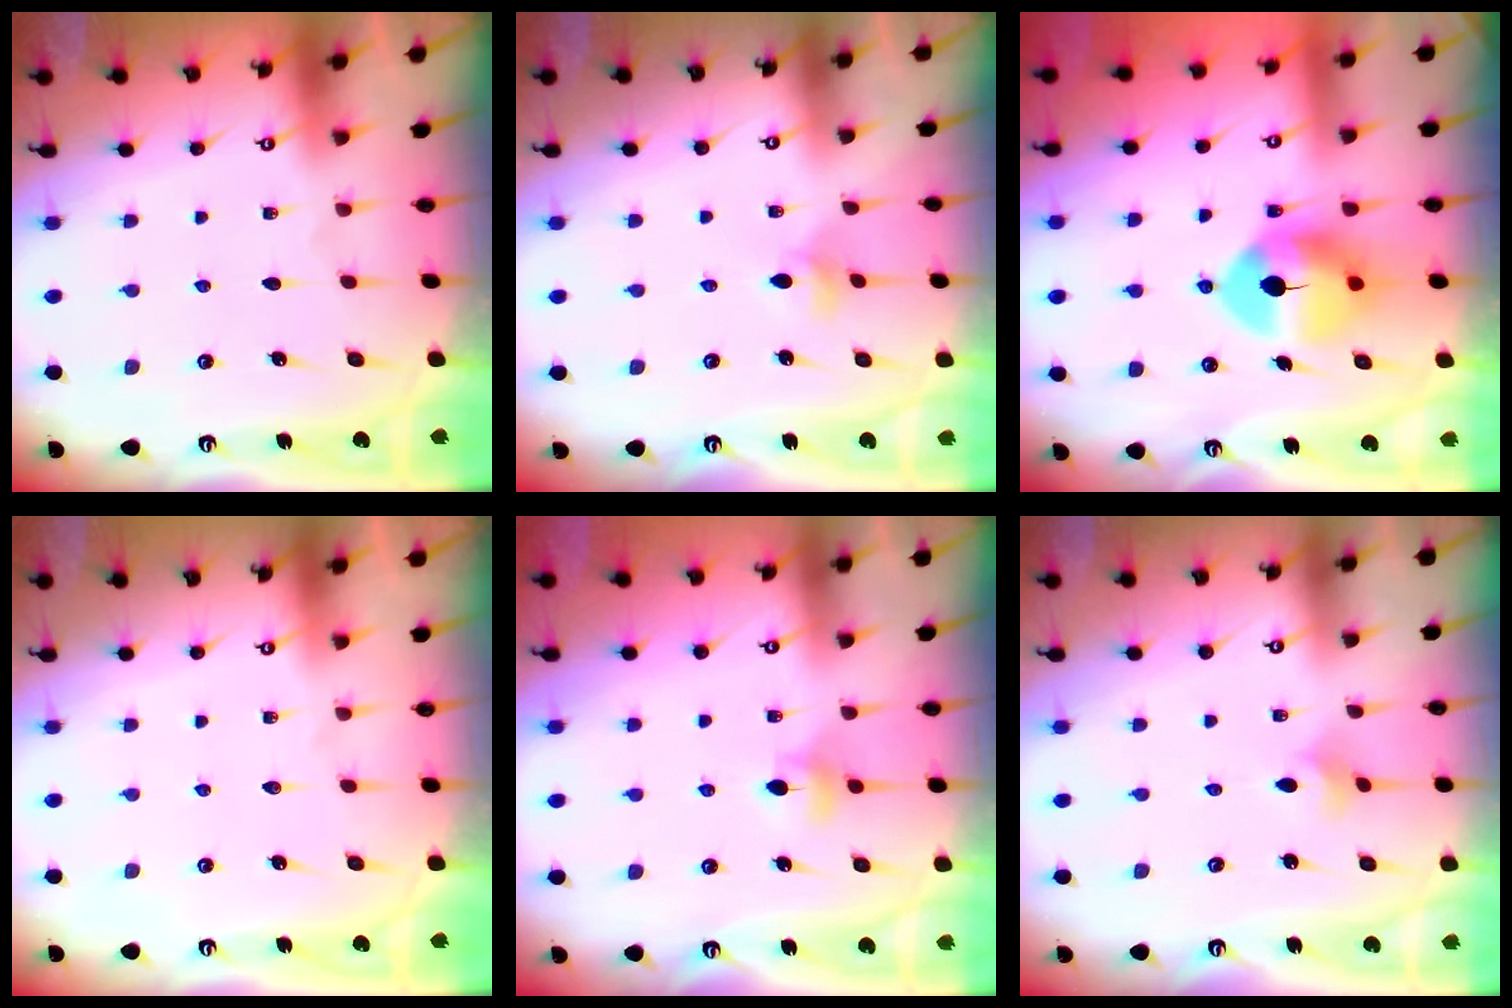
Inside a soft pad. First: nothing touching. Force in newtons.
{"total": 4.5, "press": 4.4, "slide": 0.7}
{"total": 10.4, "press": 10.3, "slide": 1.6}
{"total": 0.0}
{"total": 5.0, "press": 4.9, "slide": 0.7}
{"total": 2.1, "press": 2.1, "slide": 0.5}